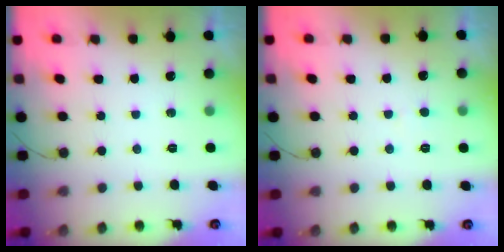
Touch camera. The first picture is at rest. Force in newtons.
{"total": 2.0, "press": 2.0, "slide": 0.1}